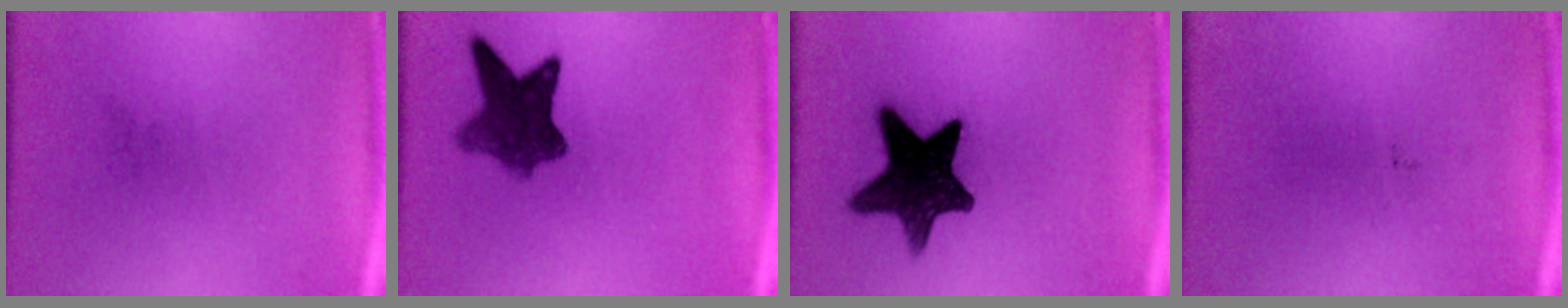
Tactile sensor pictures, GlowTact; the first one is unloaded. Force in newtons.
{"total": 7.5}
{"total": 13.8}
{"total": 0.0}